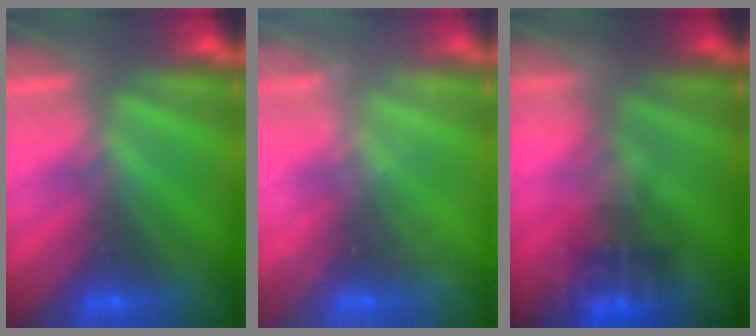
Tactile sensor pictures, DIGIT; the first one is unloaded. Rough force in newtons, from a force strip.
{"total": 2.2}
{"total": 4.3}